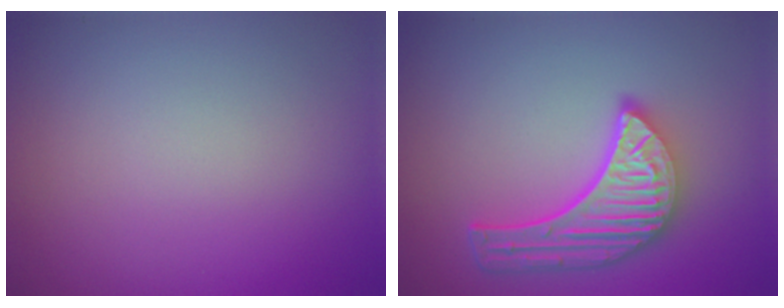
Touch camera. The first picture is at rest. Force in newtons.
{"total": 5.6, "press": 4.4, "slide": 3.5}